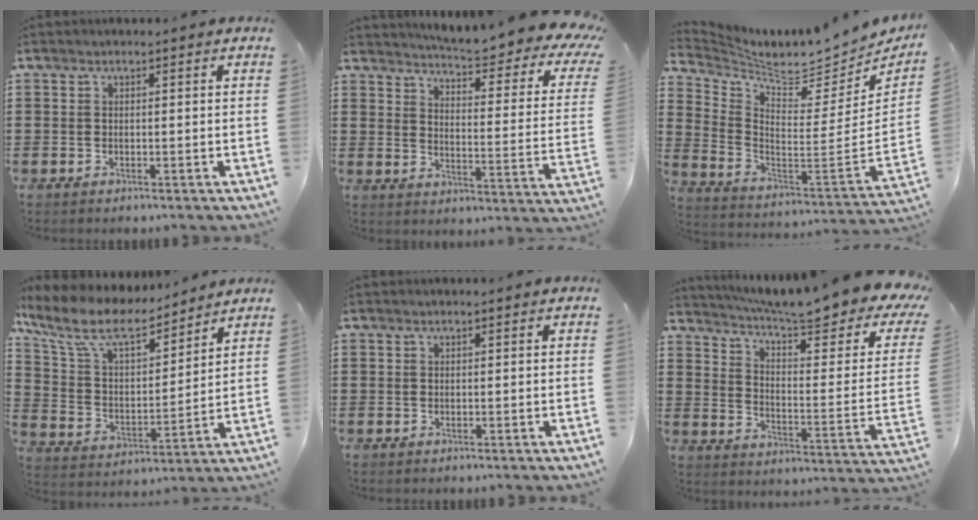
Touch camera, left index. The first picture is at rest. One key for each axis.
{"total": 5.1, "fx": 4.4, "fy": -0.1, "fz": 2.6, "tx": -0.058, "ty": -0.046, "tz": 0.066}
{"total": 6.0, "fx": 5.7, "fy": 1.0, "fz": 1.4, "tx": -0.059, "ty": -0.066, "tz": 0.094}
{"total": 9.6, "fx": 7.6, "fy": 3.0, "fz": 5.1, "tx": -0.132, "ty": -0.036, "tz": 0.130}
{"total": 0.0}
{"total": 7.9, "fx": 6.5, "fy": 1.0, "fz": 4.5, "tx": -0.091, "ty": -0.057, "tz": 0.104}